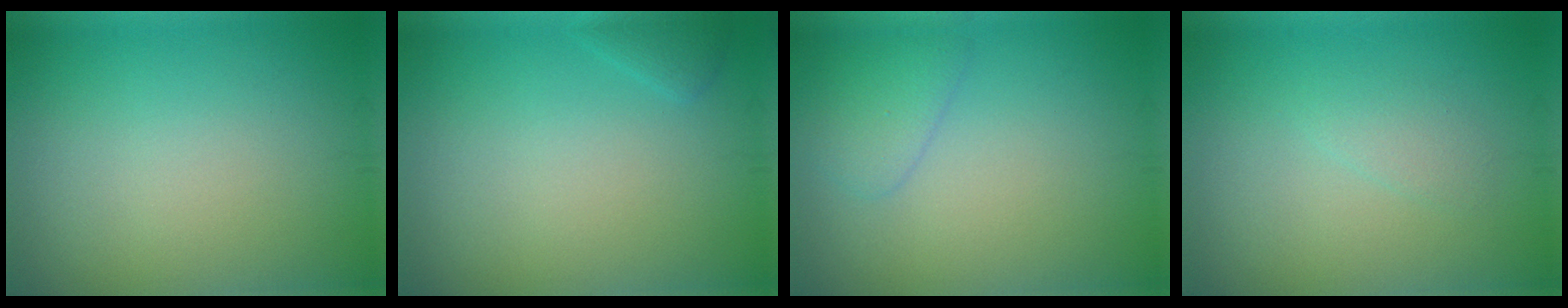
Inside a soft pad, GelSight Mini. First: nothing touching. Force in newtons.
{"total": 0.9, "press": 0.9, "slide": 0.1}
{"total": 1.8, "press": 1.8, "slide": 0.2}
{"total": 1.3, "press": 1.3, "slide": 0.2}